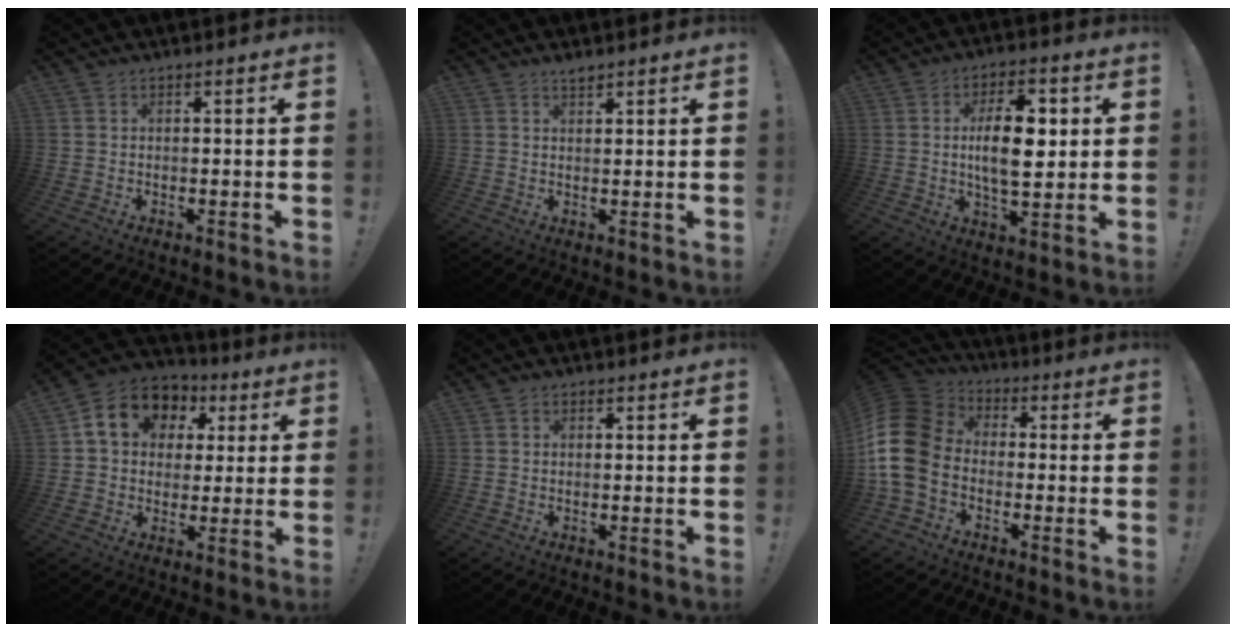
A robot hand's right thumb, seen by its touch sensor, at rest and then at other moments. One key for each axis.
{"total": 1.9, "fx": 1.7, "fy": 0.4, "fz": 0.8, "tx": -0.005, "ty": -0.012, "tz": 0.028}
{"total": 13.7, "fx": 1.5, "fy": 6.8, "fz": 11.8, "tx": -0.190, "ty": 0.002, "tz": 0.020}
{"total": 13.8, "fx": 4.7, "fy": 10.9, "fz": 6.9, "tx": -0.112, "ty": -0.007, "tz": 0.094}
{"total": 0.7, "fx": 0.1, "fy": 0.7, "fz": 0.2, "tx": -0.002, "ty": 0.002, "tz": 0.002}
{"total": 16.4, "fx": -2.6, "fy": 12.2, "fz": 10.7, "tx": -0.211, "ty": 0.034, "tz": -0.037}